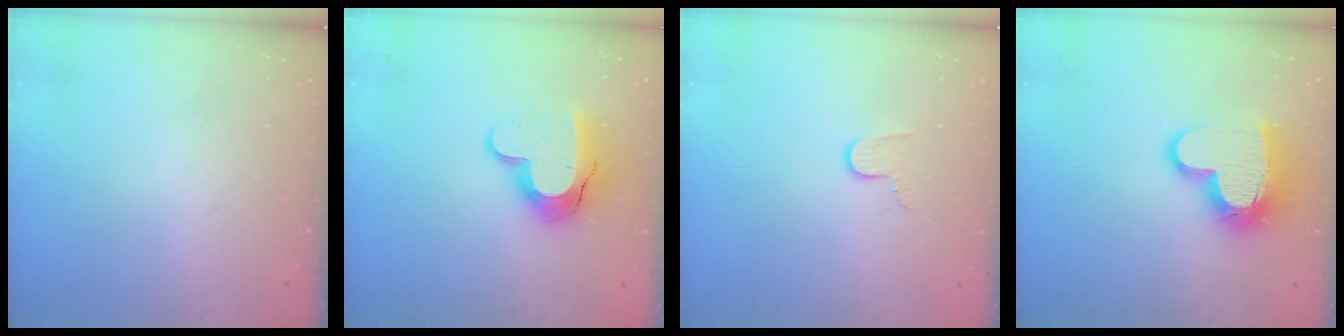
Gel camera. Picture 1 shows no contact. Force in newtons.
{"total": 13.0, "press": 13.0, "slide": 1.0}
{"total": 5.8, "press": 5.8, "slide": 0.6}
{"total": 15.3, "press": 15.2, "slide": 1.0}